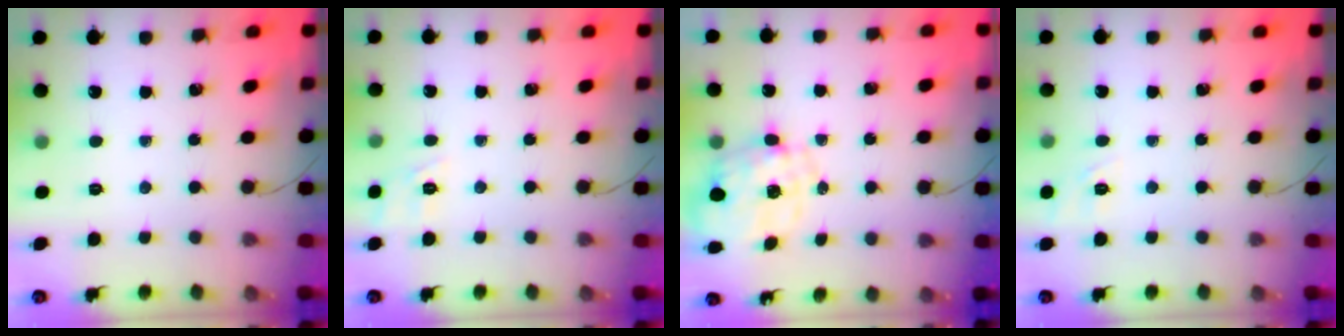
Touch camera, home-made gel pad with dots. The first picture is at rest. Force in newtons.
{"total": 2.9, "press": 2.3, "slide": 1.8}
{"total": 2.3, "press": 2.1, "slide": 1.1}
{"total": 1.6, "press": 0.4, "slide": 1.5}